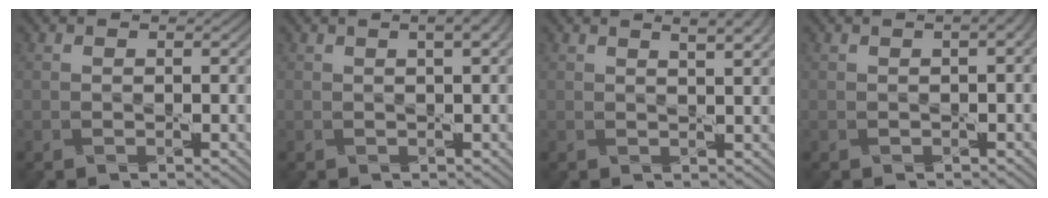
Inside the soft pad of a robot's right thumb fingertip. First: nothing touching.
{"total": 3.1, "force": [1.3, 0.9, 2.7], "torque": [-0.029, 0.004, 0.009]}
{"total": 3.9, "force": [2.3, 1.0, 2.9], "torque": [-0.038, 0.007, 0.025]}
{"total": 2.9, "force": [0.7, 1.1, 2.6], "torque": [-0.035, 0.005, 0.011]}